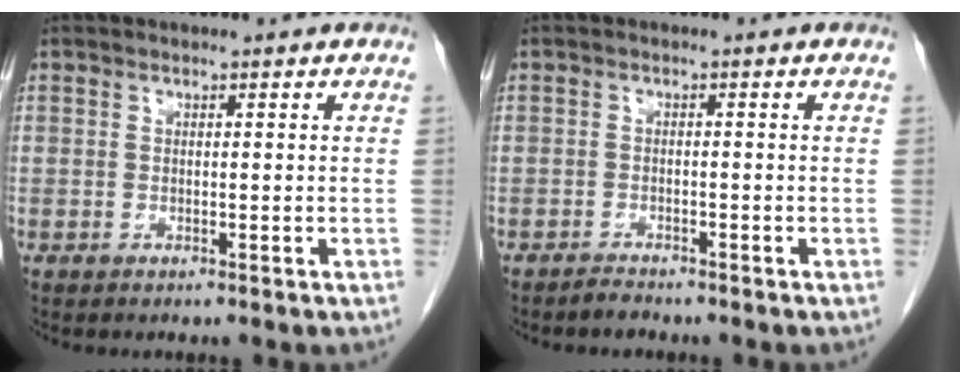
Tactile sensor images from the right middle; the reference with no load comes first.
{"total": 1.3, "force": [-1.3, 0.2, 0.2], "torque": [-0.004, -0.002, -0.020]}